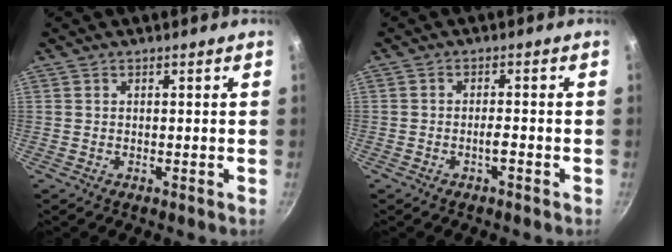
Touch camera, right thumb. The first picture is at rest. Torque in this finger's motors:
{"motor_torque": [4.18, 0.83, 1.14, -1.64, 0.18]}